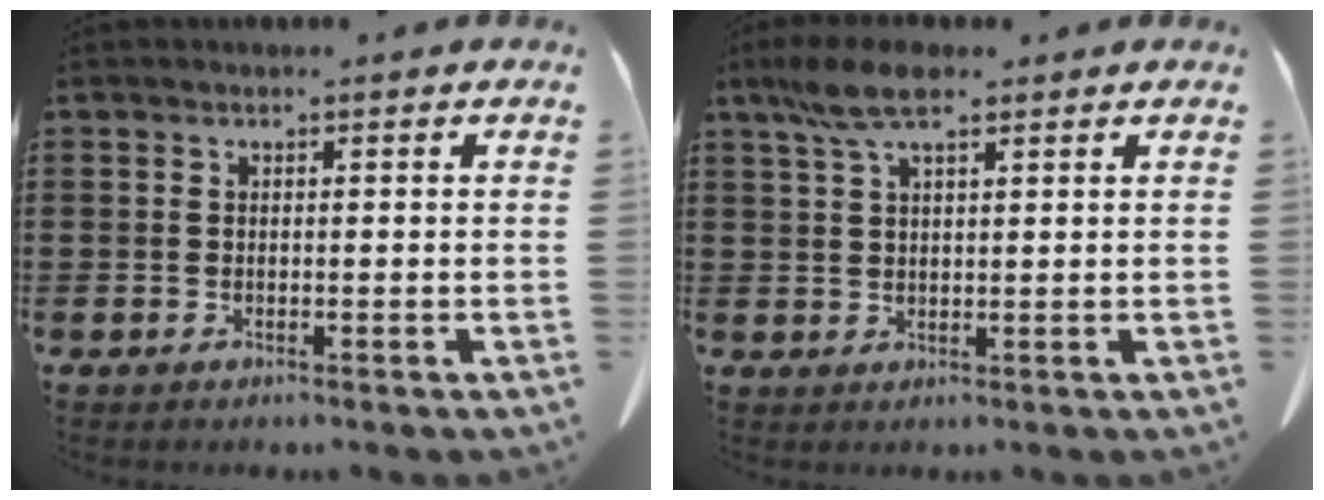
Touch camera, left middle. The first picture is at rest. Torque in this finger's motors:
{"motor_torque": [0.99, 0.63, 0.14, 0.07]}